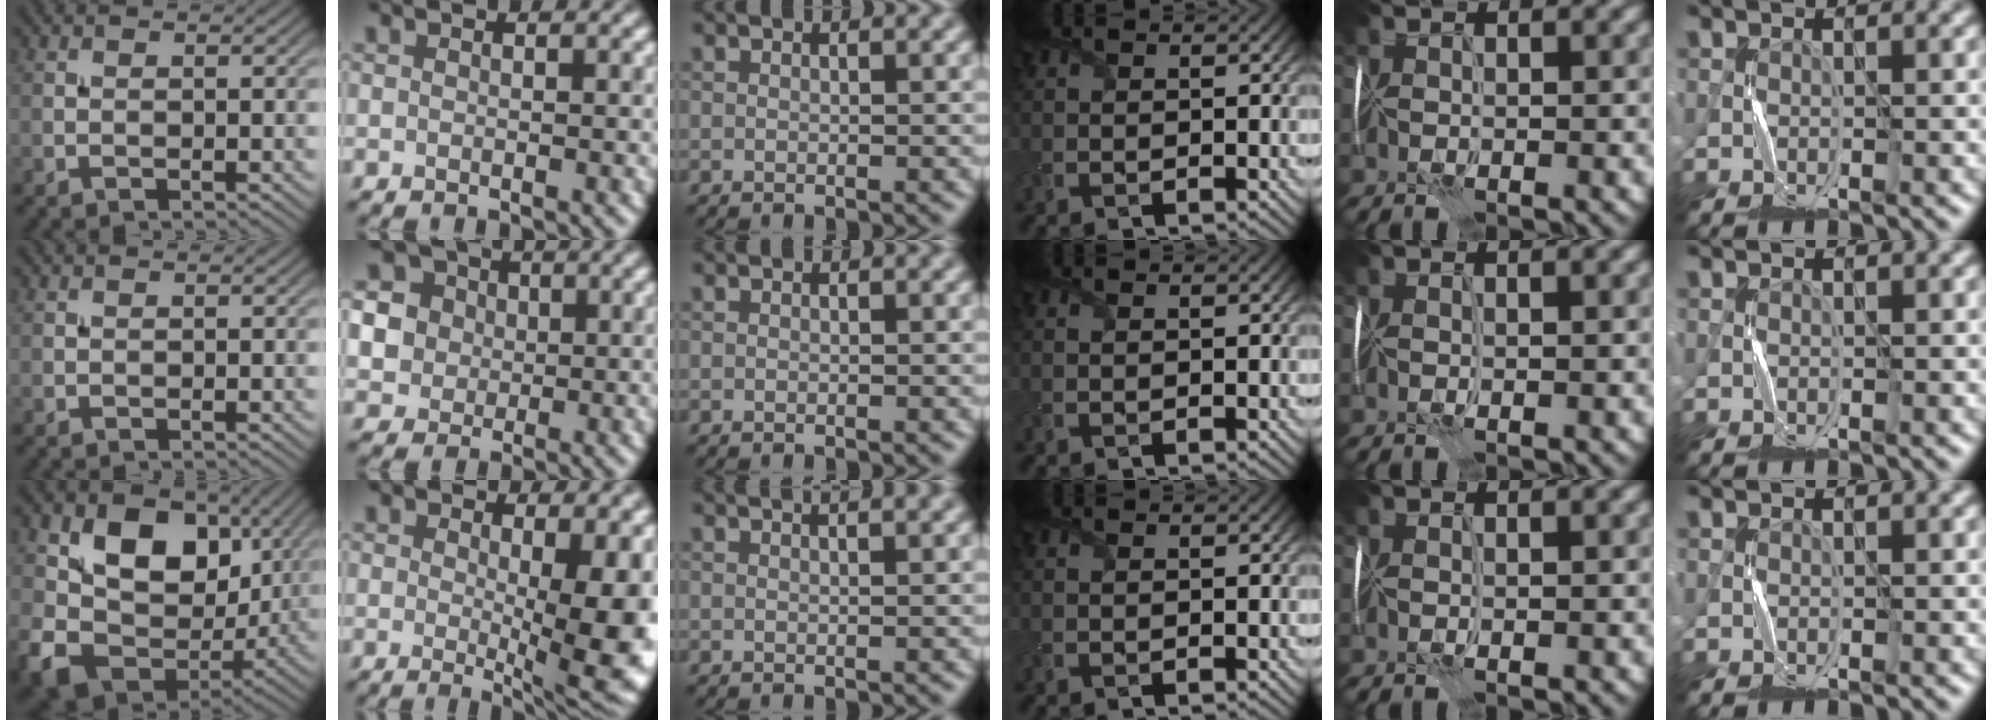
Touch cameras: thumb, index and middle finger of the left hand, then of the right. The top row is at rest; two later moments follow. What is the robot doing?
{"motion": "fold", "object": "handkerchief"}